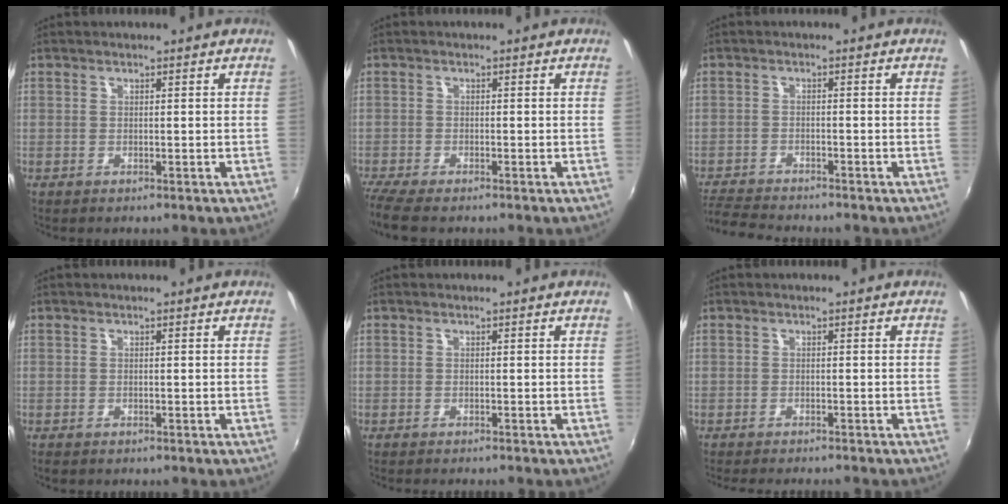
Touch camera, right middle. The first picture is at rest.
{"total": 5.1, "force": [-4.3, 0.8, 2.7], "torque": [-0.070, -0.029, -0.083]}
{"total": 7.0, "force": [-6.7, 0.9, 1.8], "torque": [-0.063, -0.019, -0.122]}
{"total": 0.9, "force": [-0.7, 0.4, 0.2], "torque": [-0.009, -0.004, -0.014]}
{"total": 1.3, "force": [-1.2, 0.0, 0.4], "torque": [-0.010, -0.010, -0.023]}
{"total": 5.6, "force": [-5.0, 0.6, 2.3], "torque": [-0.052, -0.016, -0.078]}